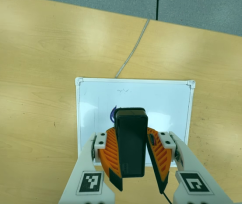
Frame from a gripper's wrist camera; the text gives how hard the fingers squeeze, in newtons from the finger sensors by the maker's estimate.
{"total": 9.5, "left": 9.1, "right": 10.0}